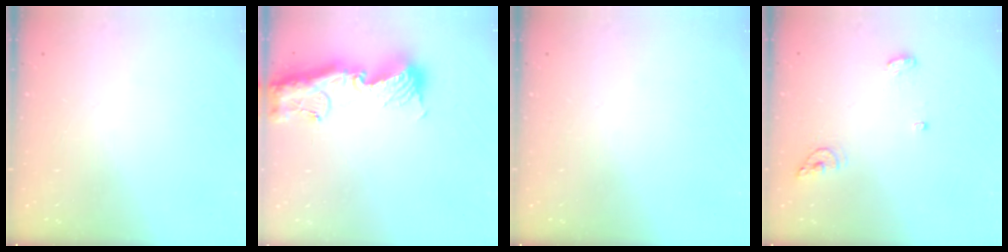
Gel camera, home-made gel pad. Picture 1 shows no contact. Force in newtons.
{"total": 15.0, "press": 14.9, "slide": 1.8}
{"total": 0.0}
{"total": 10.0, "press": 7.3, "slide": 6.9}